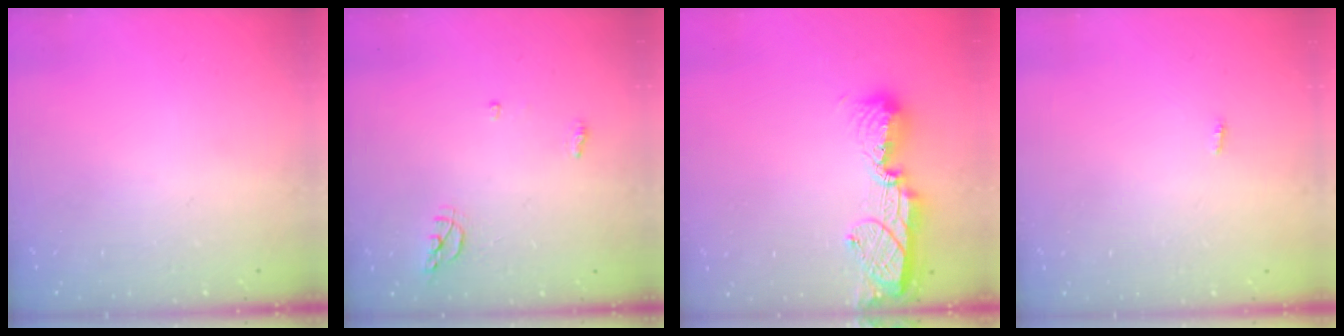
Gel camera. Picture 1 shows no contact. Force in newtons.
{"total": 5.6, "press": 5.6, "slide": 0.7}
{"total": 11.5, "press": 11.5, "slide": 0.7}
{"total": 2.8, "press": 1.8, "slide": 2.2}